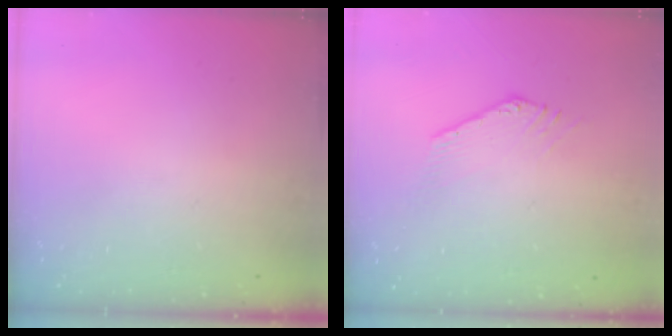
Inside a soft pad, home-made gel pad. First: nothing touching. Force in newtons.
{"total": 1.3, "press": 1.2, "slide": 0.3}